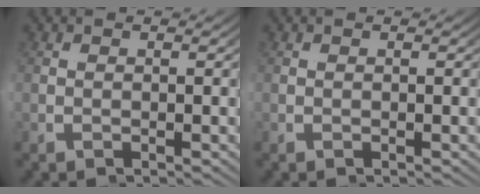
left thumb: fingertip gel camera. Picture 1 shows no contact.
{"total": 0.0}